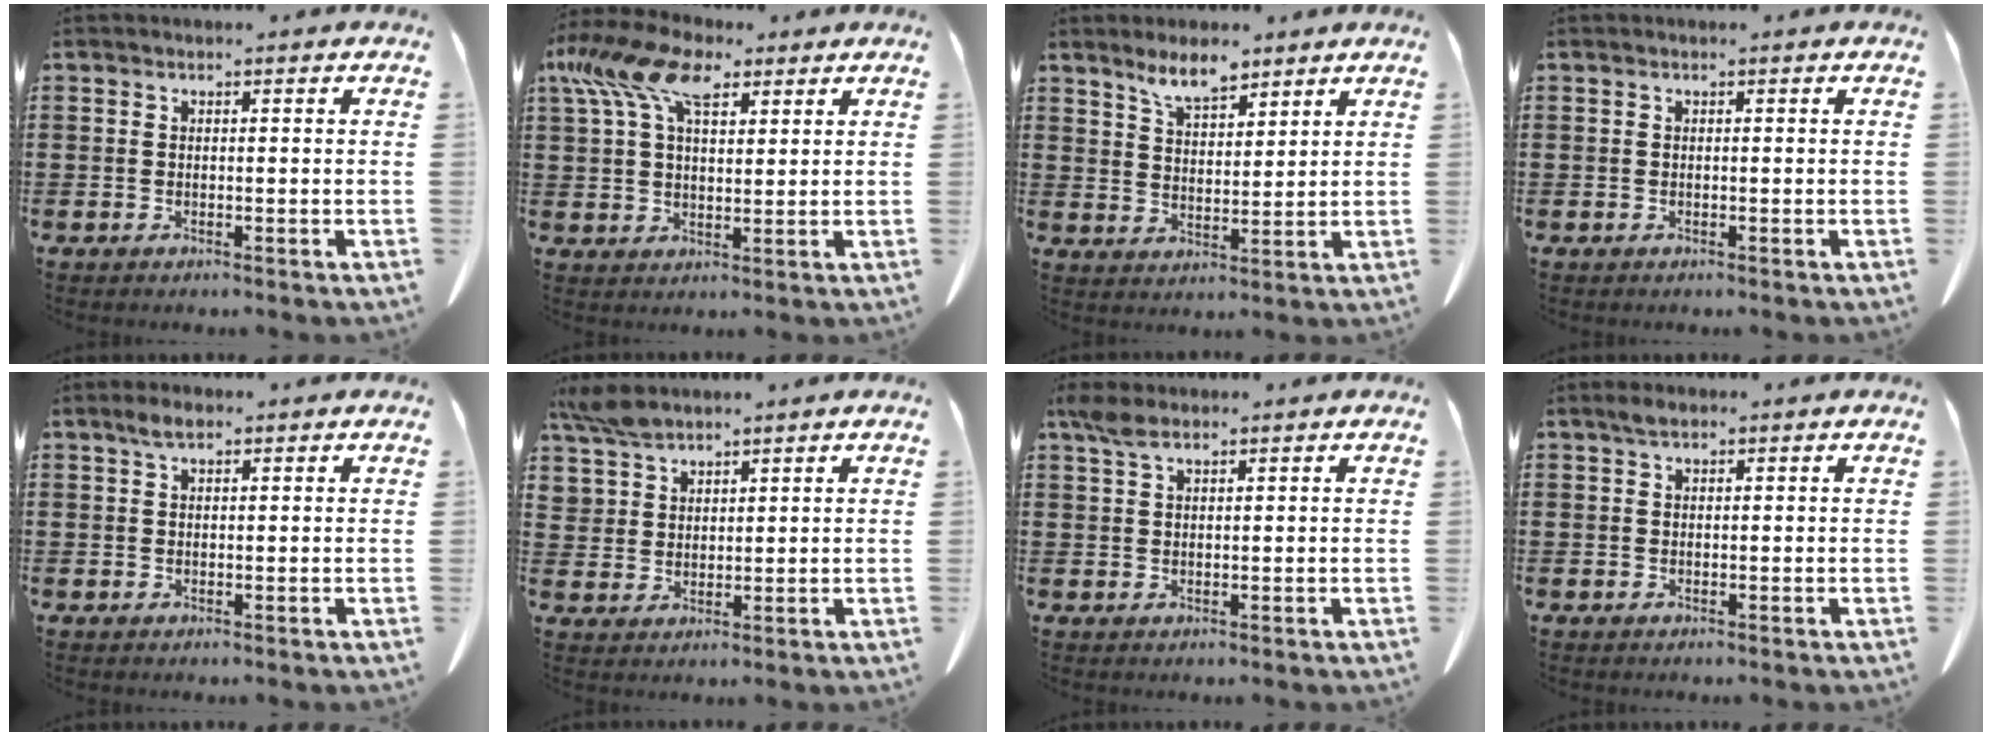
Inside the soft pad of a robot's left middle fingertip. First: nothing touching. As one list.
[{"total": 11.1, "force": [6.4, 5.1, 7.4], "torque": [-0.170, 0.001, 0.118]}, {"total": 5.8, "force": [5.0, 1.6, 2.7], "torque": [-0.066, -0.010, 0.092]}, {"total": 0.0}, {"total": 2.1, "force": [1.3, 0.9, 1.4], "torque": [-0.031, 0.004, 0.024]}, {"total": 4.3, "force": [3.7, 1.9, 0.9], "torque": [-0.034, -0.003, 0.073]}, {"total": 3.0, "force": [2.1, 1.0, 1.9], "torque": [-0.043, 0.002, 0.039]}, {"total": 1.4, "force": [0.9, 0.8, 0.7], "torque": [-0.018, 0.003, 0.017]}]